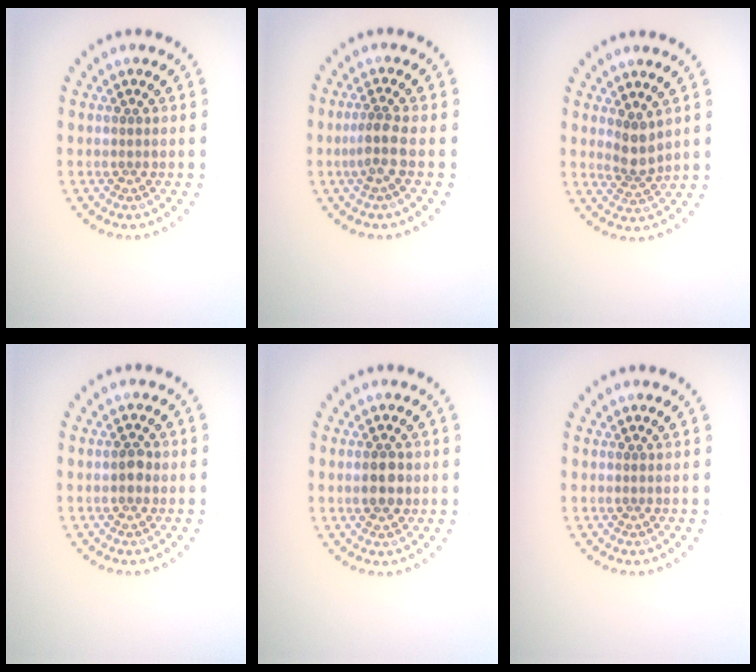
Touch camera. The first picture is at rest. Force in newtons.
{"total": 2.1, "press": 1.6, "slide": 1.4}
{"total": 2.3, "press": 1.9, "slide": 1.3}
{"total": 1.3, "press": 1.3, "slide": 0.1}
{"total": 2.9, "press": 2.9, "slide": 0.1}
{"total": 0.0}